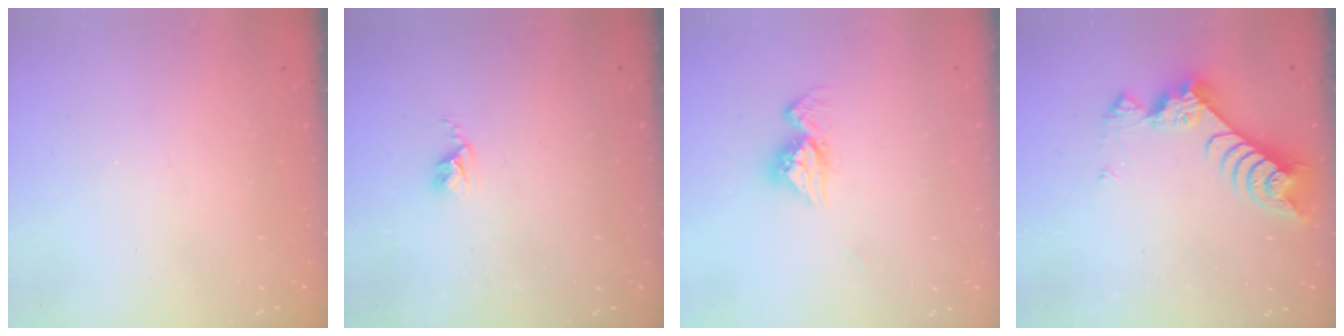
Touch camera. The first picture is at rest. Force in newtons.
{"total": 2.4, "press": 2.4, "slide": 0.3}
{"total": 11.1, "press": 11.0, "slide": 0.9}
{"total": 7.4, "press": 7.3, "slide": 1.0}